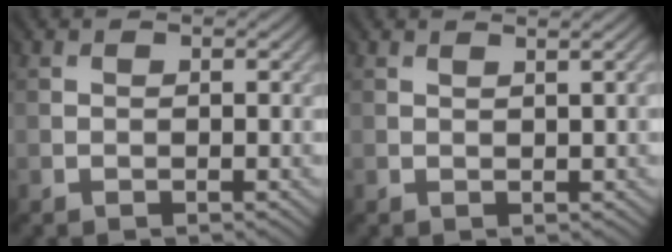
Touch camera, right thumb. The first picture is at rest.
{"total": 1.0, "force": [0.8, -0.6, 0.1], "torque": [-0.005, 0.003, 0.015]}